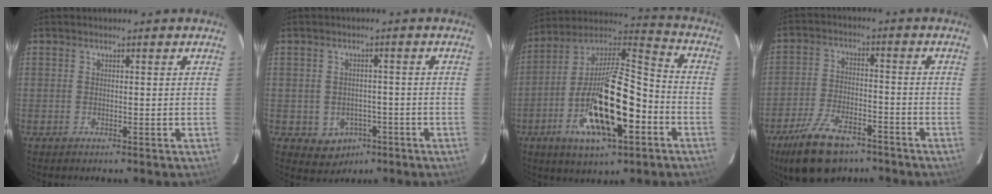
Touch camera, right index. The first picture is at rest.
{"total": 5.6, "force": [-2.4, 4.9, 1.3], "torque": [-0.034, 0.016, -0.017]}
{"total": 22.4, "force": [-8.1, 7.8, 19.4], "torque": [-0.361, -0.012, -0.143]}
{"total": 13.7, "force": [-9.6, 6.4, 7.5], "torque": [-0.169, -0.010, -0.163]}